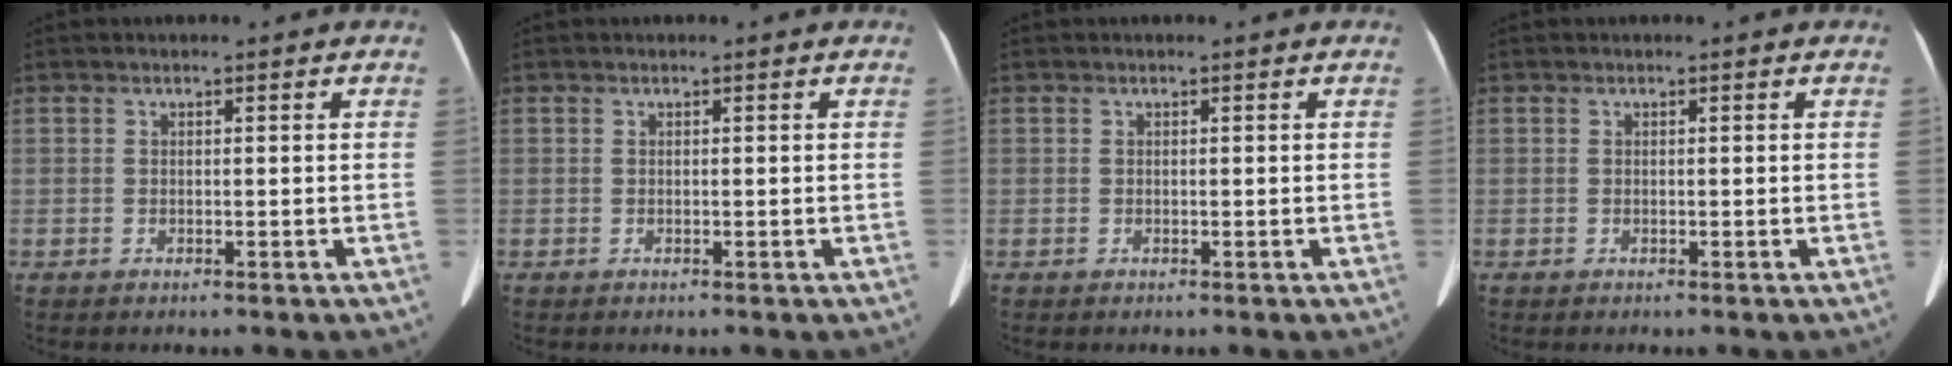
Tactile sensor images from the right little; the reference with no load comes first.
{"total": 0.0}
{"total": 0.0}
{"total": 0.0}